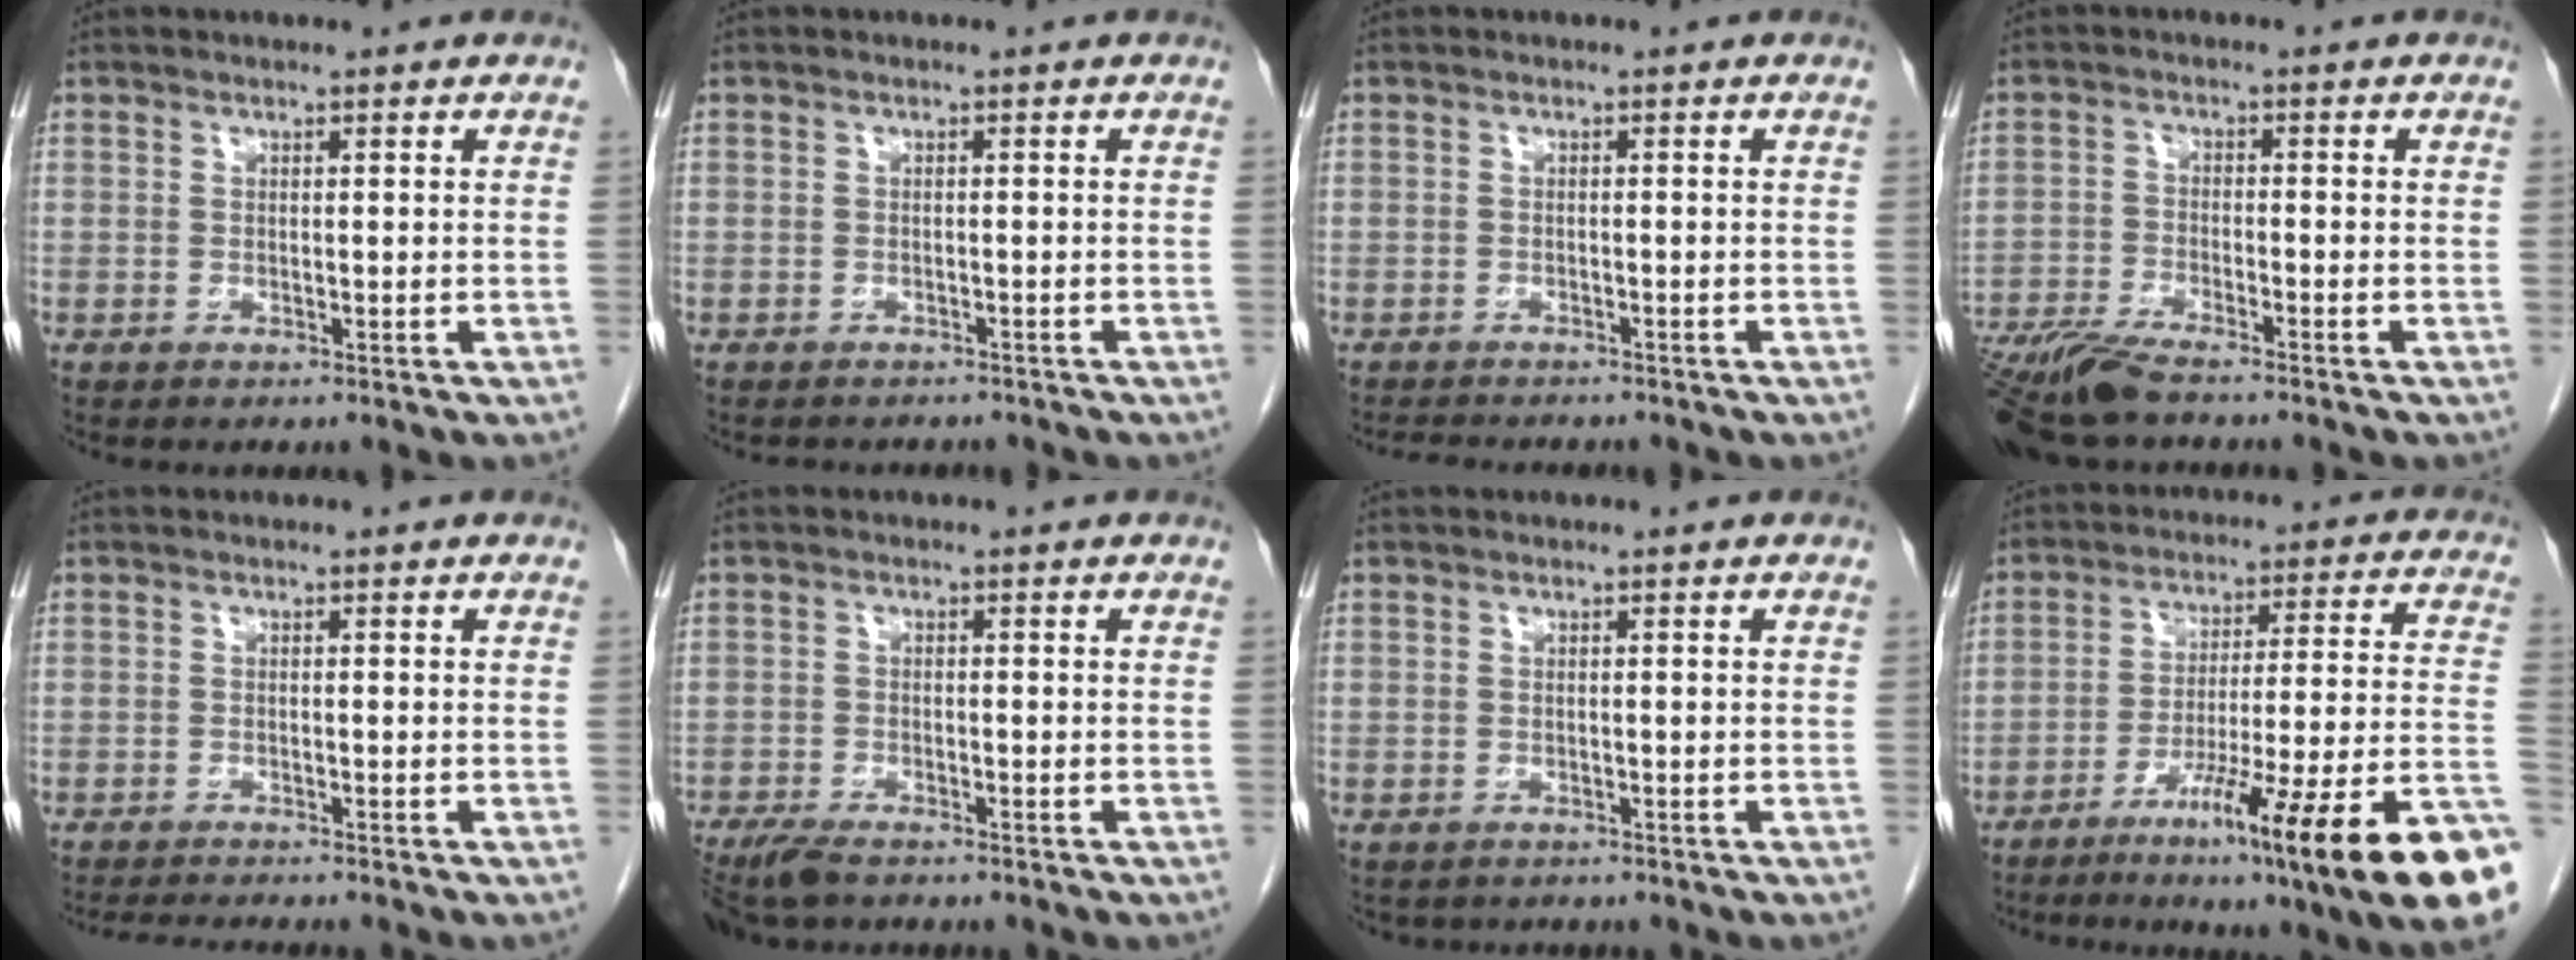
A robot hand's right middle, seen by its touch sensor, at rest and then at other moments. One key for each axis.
{"total": 4.1, "fx": -3.7, "fy": 1.5, "fz": 0.8, "tx": -0.012, "ty": -0.001, "tz": -0.044}
{"total": 5.7, "fx": -5.1, "fy": 1.5, "fz": 1.9, "tx": -0.029, "ty": -0.008, "tz": -0.070}
{"total": 9.4, "fx": -7.9, "fy": 1.0, "fz": 4.9, "tx": -0.088, "ty": -0.024, "tz": -0.140}
{"total": 4.3, "fx": -4.1, "fy": -0.3, "fz": 1.5, "tx": -0.023, "ty": -0.016, "tz": -0.064}
{"total": 6.1, "fx": -5.0, "fy": 1.7, "fz": 3.0, "tx": -0.053, "ty": -0.014, "tz": -0.087}
{"total": 2.0, "fx": -1.8, "fy": 1.0, "fz": 0.2, "tx": -0.011, "ty": -0.003, "tz": -0.024}
{"total": 22.6, "fx": -12.5, "fy": 0.8, "fz": 18.8, "tx": -0.199, "ty": -0.011, "tz": -0.194}